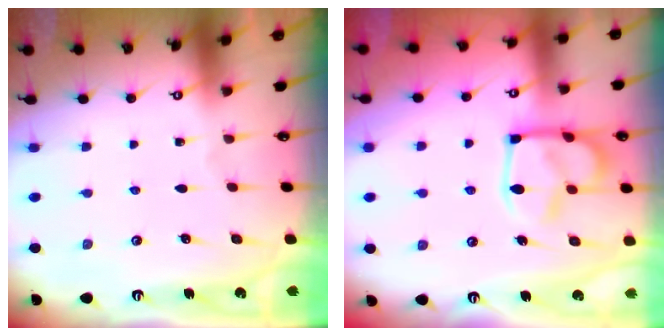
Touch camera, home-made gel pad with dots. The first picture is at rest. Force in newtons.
{"total": 8.7, "press": 8.6, "slide": 1.3}